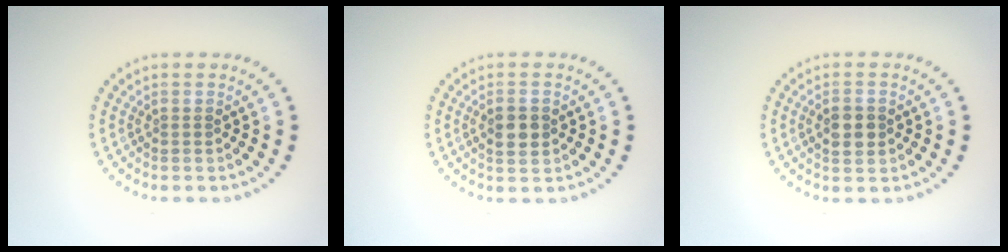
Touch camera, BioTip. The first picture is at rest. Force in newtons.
{"total": 2.2, "press": 2.2, "slide": 0.1}
{"total": 2.9, "press": 2.9, "slide": 0.1}